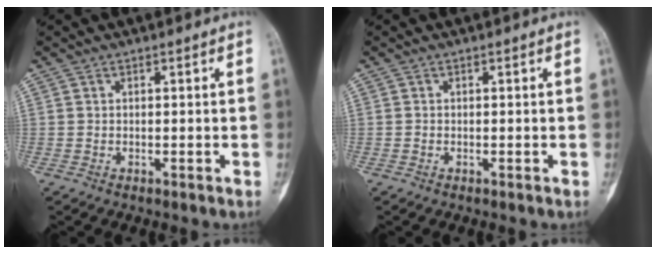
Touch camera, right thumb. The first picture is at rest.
{"total": 0.0}